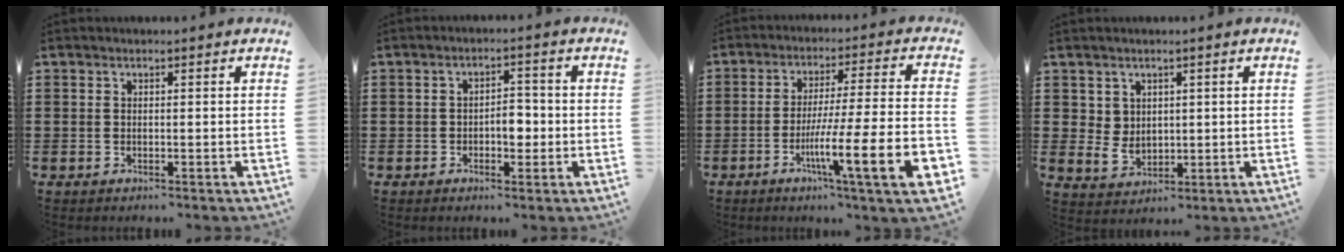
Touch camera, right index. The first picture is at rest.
{"total": 3.6, "force": [-0.8, 2.0, 2.8], "torque": [-0.046, 0.002, -0.019]}
{"total": 13.8, "force": [-6.1, 1.3, 12.3], "torque": [-0.214, -0.006, -0.106]}
{"total": 3.2, "force": [1.6, 2.6, 0.8], "torque": [-0.029, 0.005, 0.030]}